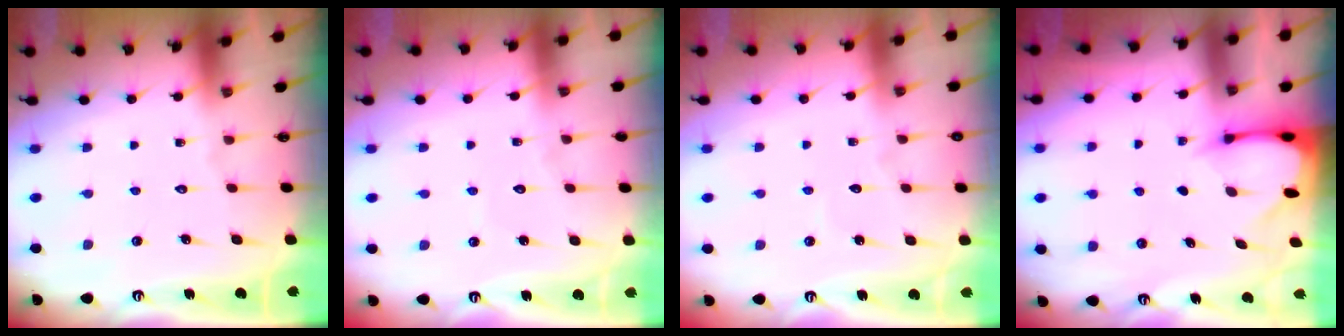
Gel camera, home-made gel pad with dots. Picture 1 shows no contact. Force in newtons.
{"total": 3.1, "press": 3.1, "slide": 0.4}
{"total": 2.8, "press": 2.8, "slide": 0.3}
{"total": 2.4, "press": 2.4, "slide": 0.3}